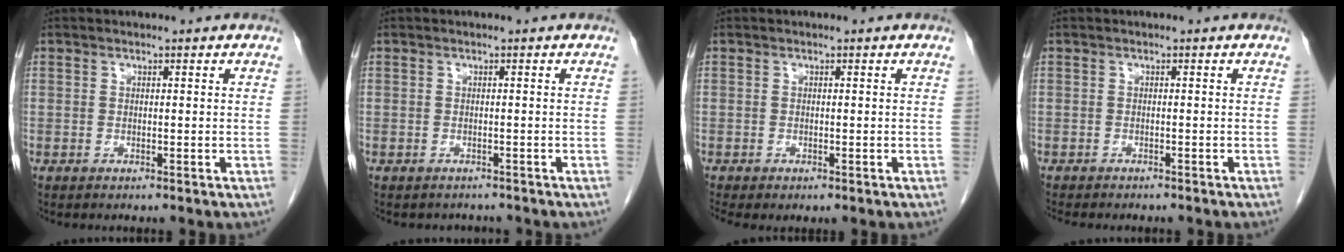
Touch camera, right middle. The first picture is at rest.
{"total": 2.4, "force": [-2.1, 1.1, 0.1], "torque": [-0.003, 0.000, -0.027]}
{"total": 1.8, "force": [-1.1, 0.9, 1.1], "torque": [-0.015, -0.003, -0.012]}
{"total": 6.3, "force": [-5.4, 1.6, 2.7], "torque": [-0.035, -0.007, -0.067]}